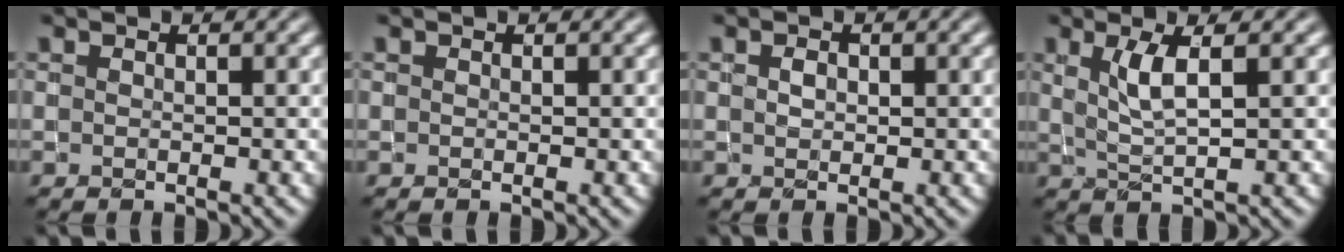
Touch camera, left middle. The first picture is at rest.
{"total": 0.0}
{"total": 0.7, "force": [0.0, 0.6, 0.4], "torque": [-0.009, 0.001, 0.003]}
{"total": 2.8, "force": [0.8, 0.5, 2.6], "torque": [-0.056, -0.002, 0.020]}